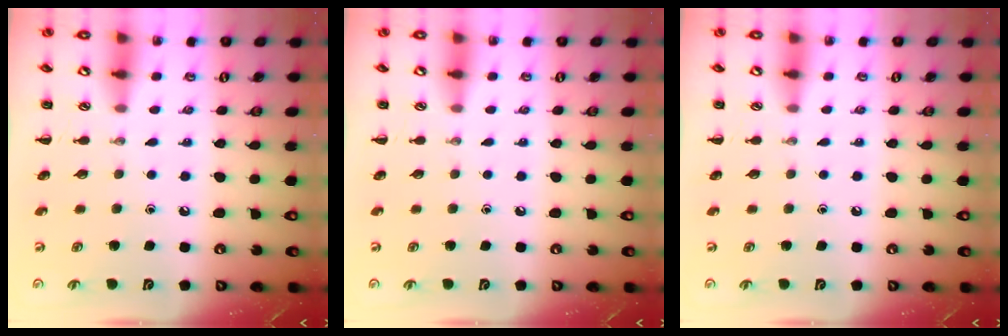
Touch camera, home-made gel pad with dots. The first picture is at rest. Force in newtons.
{"total": 0.0}
{"total": 0.0}